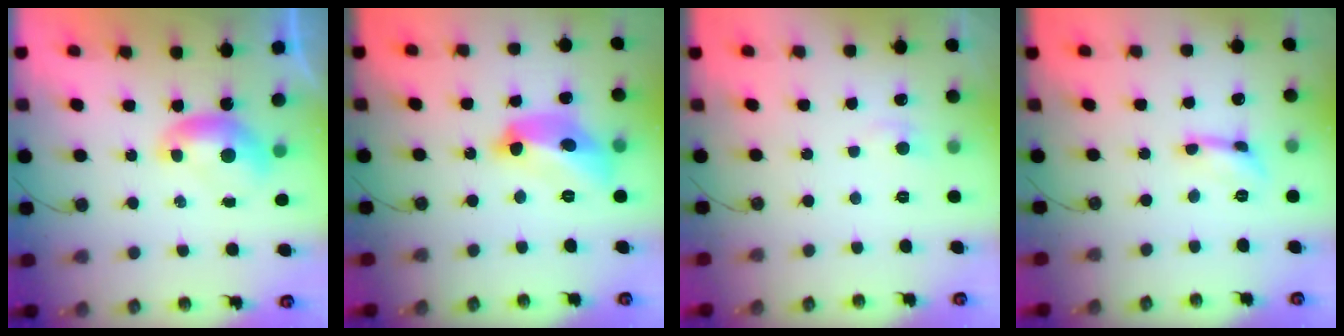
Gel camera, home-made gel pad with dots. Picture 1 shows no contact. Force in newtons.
{"total": 13.6, "press": 13.5, "slide": 1.0}
{"total": 0.8, "press": 0.4, "slide": 0.7}
{"total": 1.6, "press": 1.5, "slide": 0.4}